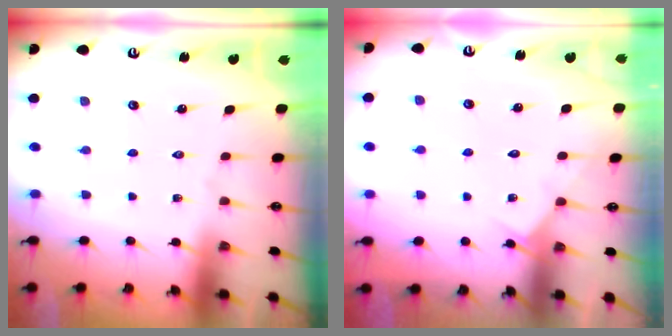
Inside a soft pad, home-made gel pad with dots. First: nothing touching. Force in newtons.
{"total": 5.0, "press": 5.0, "slide": 0.3}